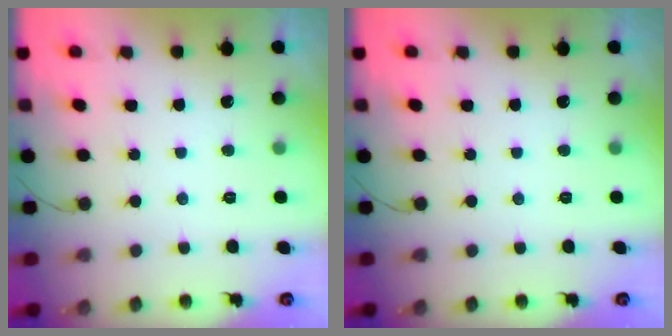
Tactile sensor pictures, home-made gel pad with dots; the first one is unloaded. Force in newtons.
{"total": 0.0}